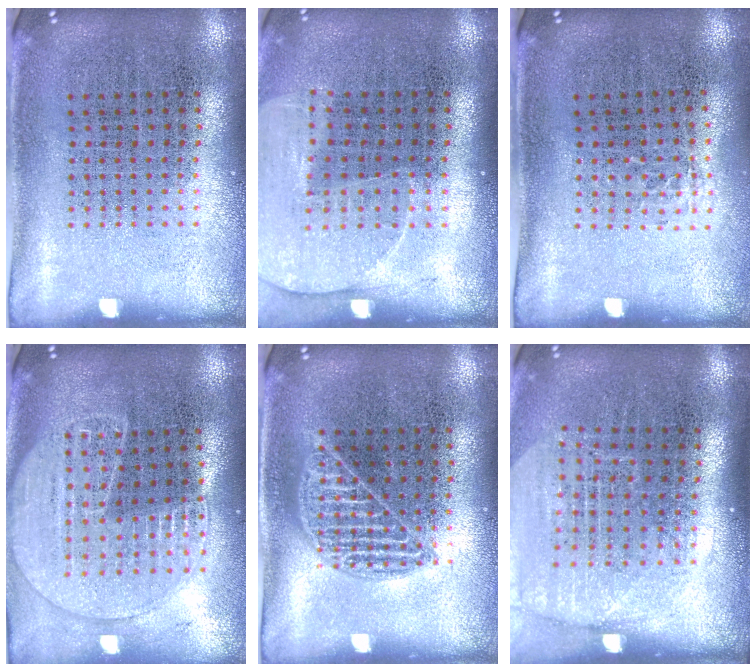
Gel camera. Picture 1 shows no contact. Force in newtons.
{"total": 1.3, "press": 1.3, "slide": 0.4}
{"total": 0.5, "press": 0.4, "slide": 0.3}
{"total": 1.8, "press": 1.6, "slide": 0.7}
{"total": 1.7, "press": 1.7, "slide": 0.1}
{"total": 1.8, "press": 1.6, "slide": 0.9}